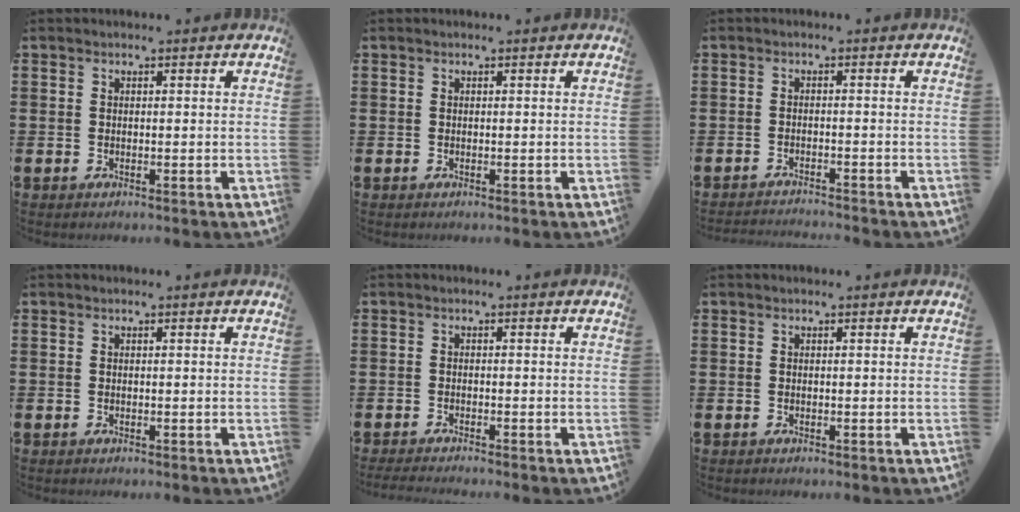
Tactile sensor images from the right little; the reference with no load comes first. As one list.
[{"total": 0.0}, {"total": 1.4, "force": [-1.4, -0.2, 0.0], "torque": [-0.002, 0.004, -0.029]}, {"total": 0.0}, {"total": 1.1, "force": [-1.0, -0.1, 0.5], "torque": [-0.008, 0.000, -0.020]}, {"total": 0.0}]